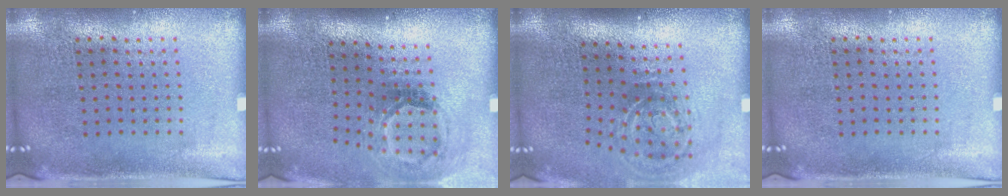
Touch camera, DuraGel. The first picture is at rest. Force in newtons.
{"total": 1.9, "press": 1.2, "slide": 1.5}
{"total": 2.0, "press": 1.3, "slide": 1.6}
{"total": 0.0}